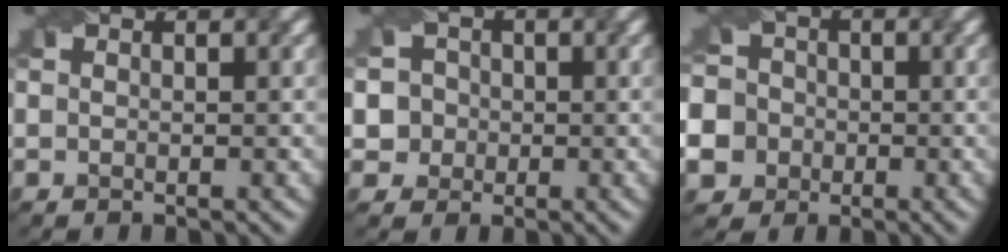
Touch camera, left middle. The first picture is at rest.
{"total": 4.5, "force": [-0.2, 4.4, 1.0], "torque": [-0.009, 0.033, -0.015]}
{"total": 11.7, "force": [-4.9, 10.4, 2.5], "torque": [-0.078, -0.019, -0.100]}